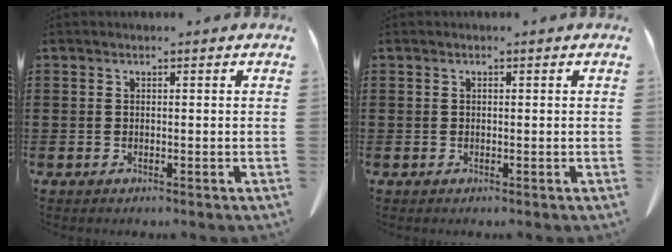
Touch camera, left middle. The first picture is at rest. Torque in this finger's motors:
{"motor_torque": [-0.07, 0.06, 0.00, 0.00]}